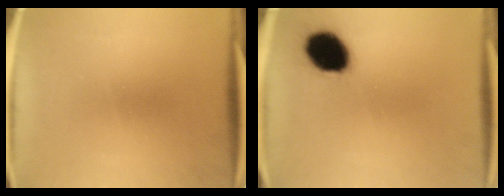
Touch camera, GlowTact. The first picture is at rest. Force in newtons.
{"total": 13.3}